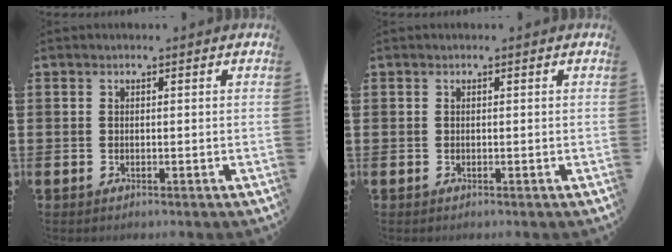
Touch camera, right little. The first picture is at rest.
{"total": 0.0}